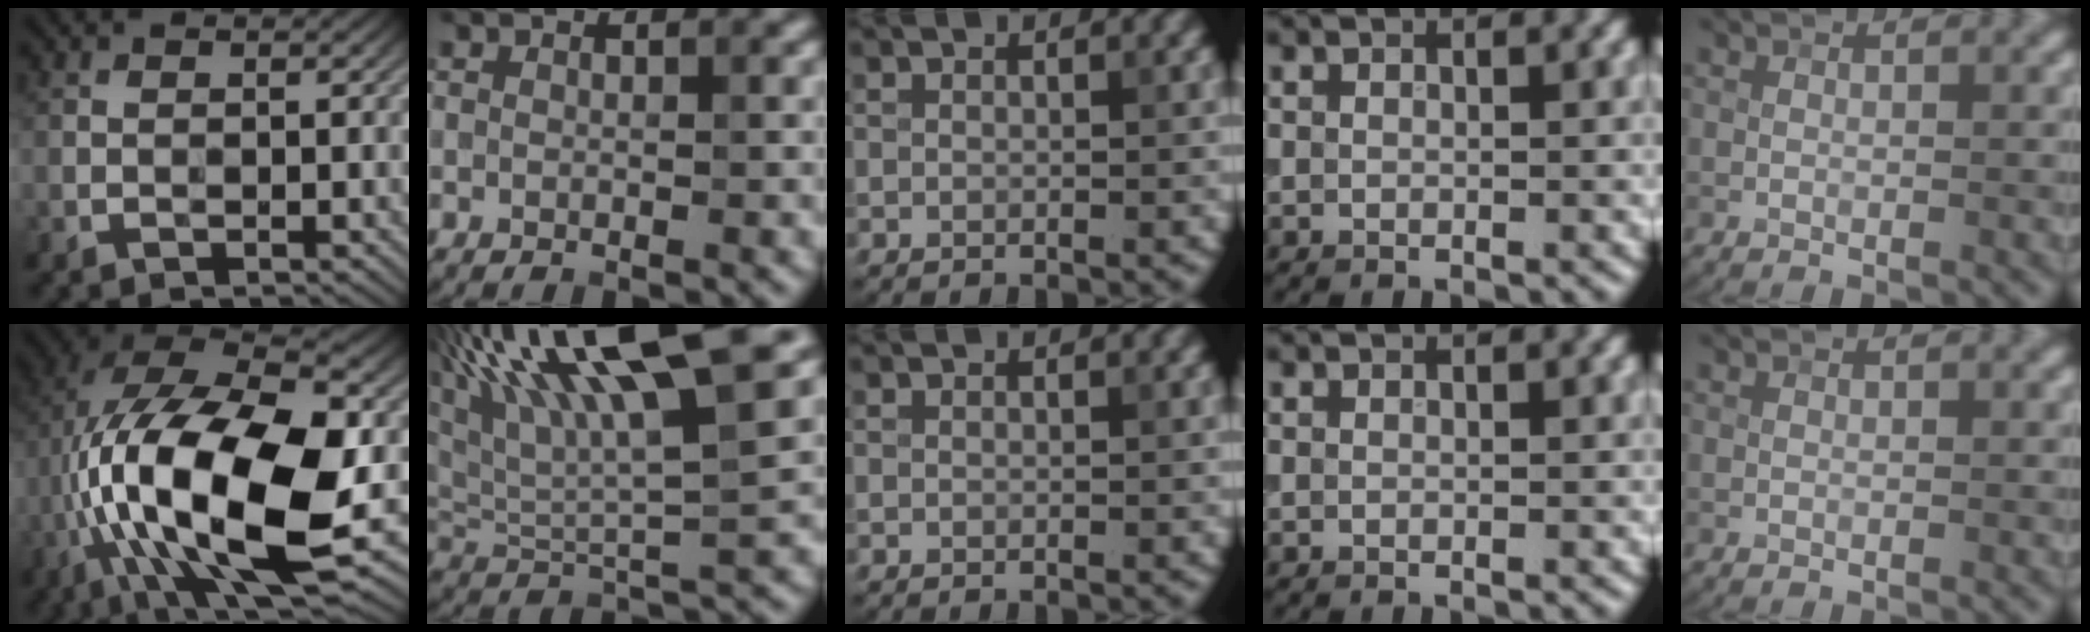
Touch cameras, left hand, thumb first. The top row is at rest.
{"thumb": {"total": 20.4, "force": [-3.4, 8.7, 18.2], "torque": [-0.359, 0.001, -0.055]}, "index": {"total": 14.9, "force": [7.5, 3.9, 12.3], "torque": [-0.219, 0.027, 0.124]}}